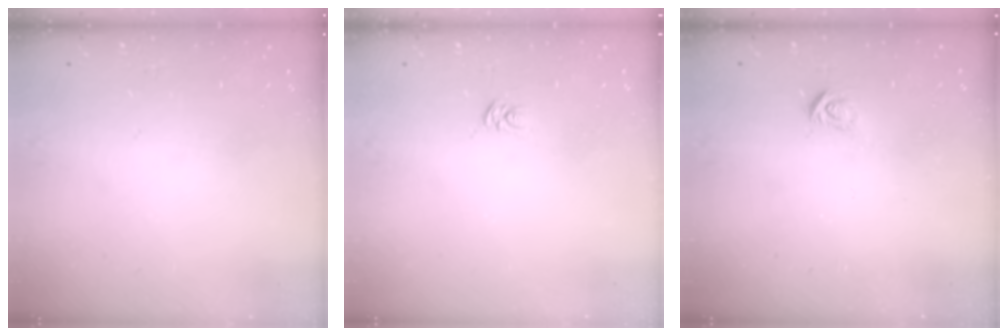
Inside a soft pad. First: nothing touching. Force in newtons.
{"total": 2.6, "press": 2.6, "slide": 0.3}
{"total": 3.2, "press": 3.2, "slide": 0.2}